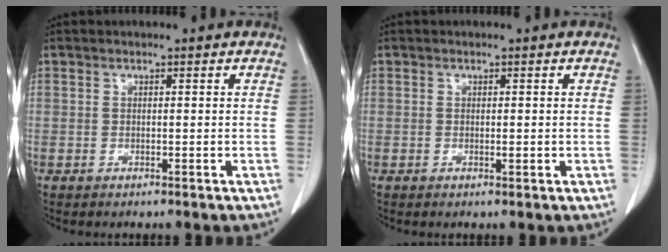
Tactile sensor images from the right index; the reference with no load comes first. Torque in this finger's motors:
{"motor_torque": [-0.40, 0.60, -0.04, -0.01]}